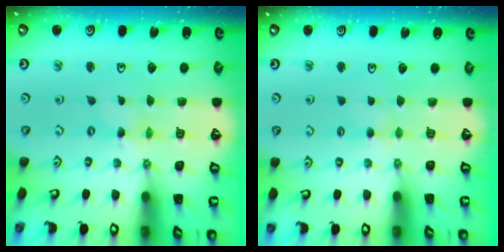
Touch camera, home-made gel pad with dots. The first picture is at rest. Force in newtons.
{"total": 2.8, "press": 2.7, "slide": 0.5}